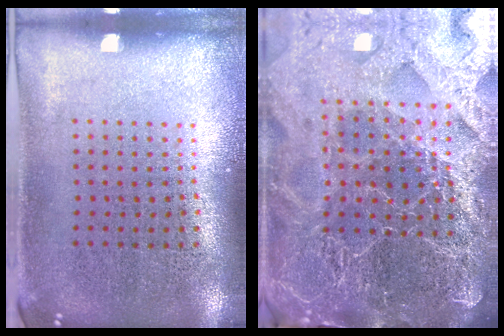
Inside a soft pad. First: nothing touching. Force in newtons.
{"total": 5.0, "press": 4.6, "slide": 2.0}